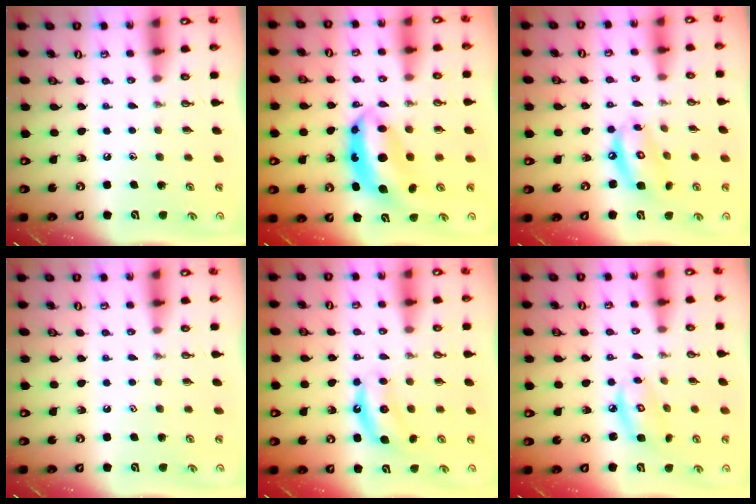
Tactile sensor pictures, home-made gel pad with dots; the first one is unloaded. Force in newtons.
{"total": 9.2, "press": 9.1, "slide": 0.7}
{"total": 10.7, "press": 10.6, "slide": 1.0}
{"total": 0.9, "press": 0.6, "slide": 0.7}
{"total": 5.9, "press": 5.8, "slide": 0.7}
{"total": 7.0, "press": 7.0, "slide": 0.5}